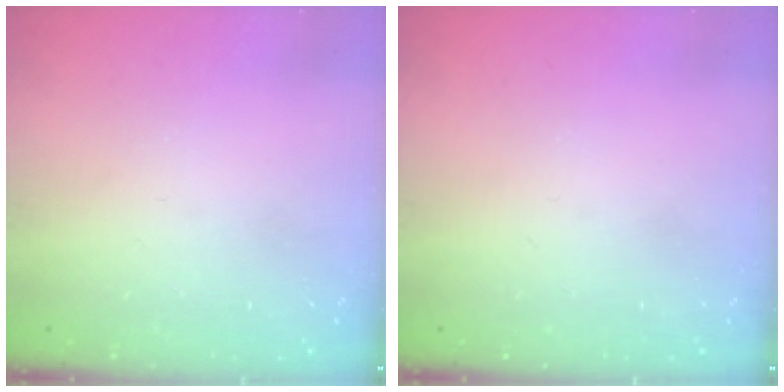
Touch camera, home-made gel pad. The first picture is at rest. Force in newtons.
{"total": 0.0}